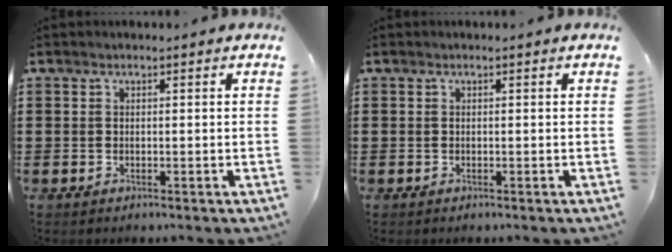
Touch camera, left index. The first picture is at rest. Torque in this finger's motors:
{"motor_torque": [0.00, 0.00, 0.00, 0.00]}